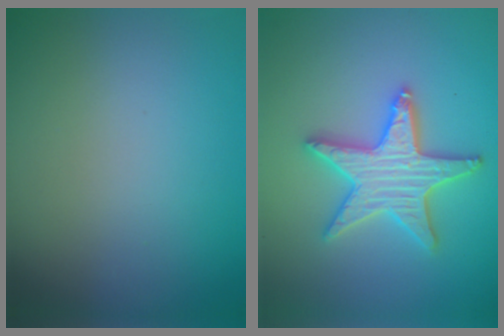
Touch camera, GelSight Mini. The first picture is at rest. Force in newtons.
{"total": 5.2, "press": 5.1, "slide": 0.8}